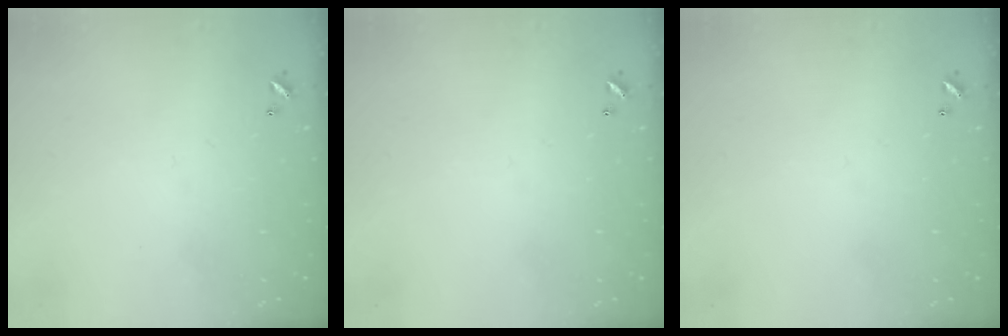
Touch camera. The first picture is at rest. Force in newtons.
{"total": 0.0}
{"total": 0.0}